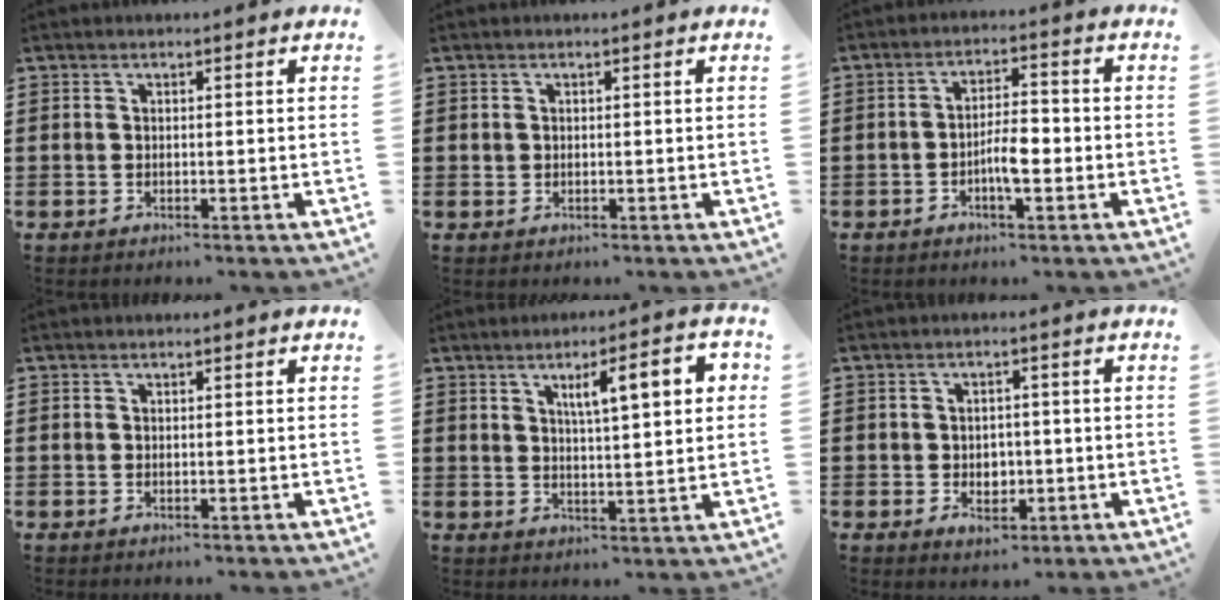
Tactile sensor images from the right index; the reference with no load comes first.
{"total": 0.6, "force": [0.2, 0.6, 0.1], "torque": [-0.004, 0.004, 0.004]}
{"total": 5.0, "force": [-1.5, 1.5, 4.5], "torque": [-0.085, 0.006, -0.029]}
{"total": 0.0}
{"total": 7.2, "force": [2.5, 1.8, 6.6], "torque": [-0.108, -0.003, 0.033]}
{"total": 2.1, "force": [-0.4, 2.0, 0.7], "torque": [-0.013, 0.003, -0.012]}